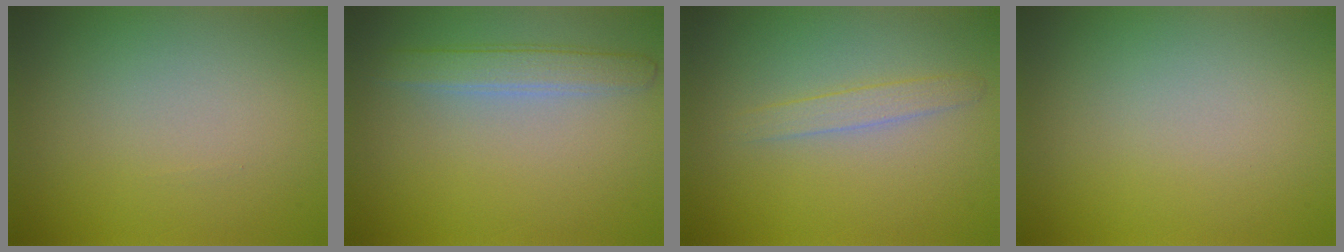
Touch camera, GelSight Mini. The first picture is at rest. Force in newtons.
{"total": 2.6, "press": 2.6, "slide": 0.1}
{"total": 1.6, "press": 1.6, "slide": 0.1}
{"total": 0.0}